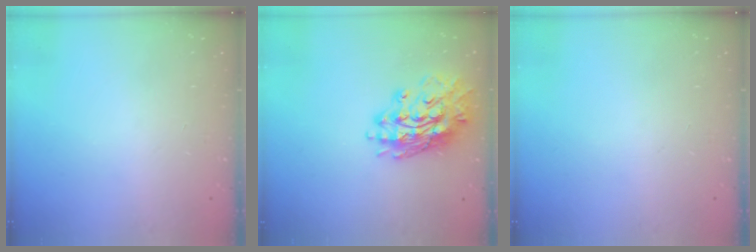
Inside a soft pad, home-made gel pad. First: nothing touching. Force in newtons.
{"total": 16.9, "press": 16.8, "slide": 1.2}
{"total": 0.0}